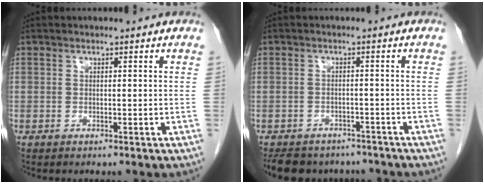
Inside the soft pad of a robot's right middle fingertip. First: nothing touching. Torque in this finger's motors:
{"motor_torque": [0.16, -0.14, -0.02, 0.03]}